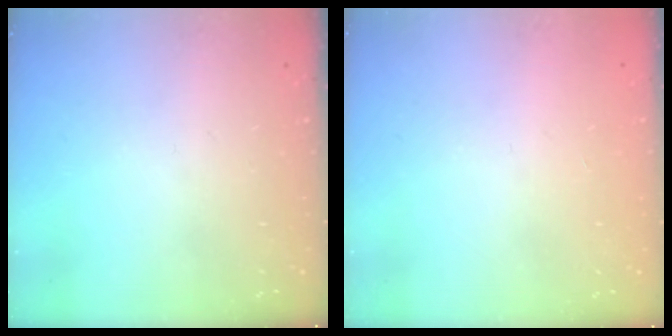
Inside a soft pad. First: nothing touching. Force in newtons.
{"total": 1.0, "press": 0.9, "slide": 0.2}